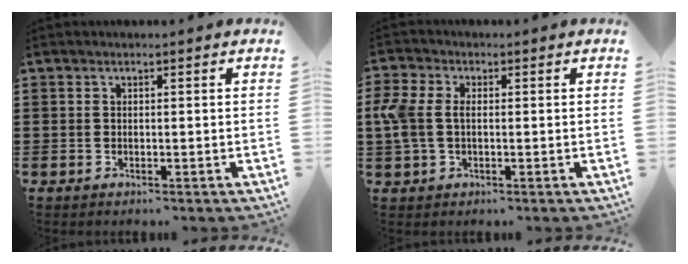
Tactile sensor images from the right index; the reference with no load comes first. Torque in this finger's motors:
{"motor_torque": [1.10, -0.29, 0.60, 0.19]}